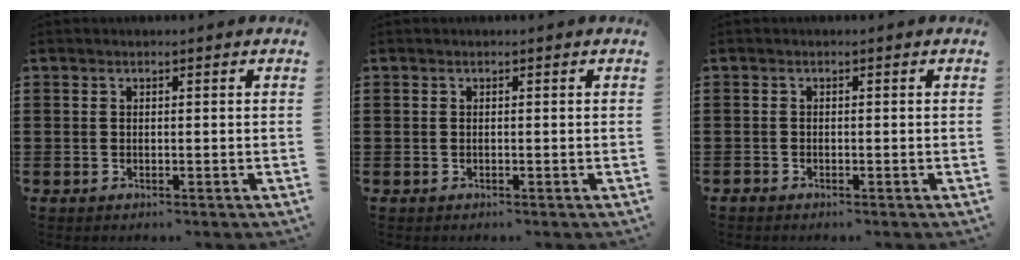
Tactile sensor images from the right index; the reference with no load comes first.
{"total": 0.0}
{"total": 0.6, "force": [-0.6, 0.2, 0.0], "torque": [-0.001, 0.000, -0.012]}